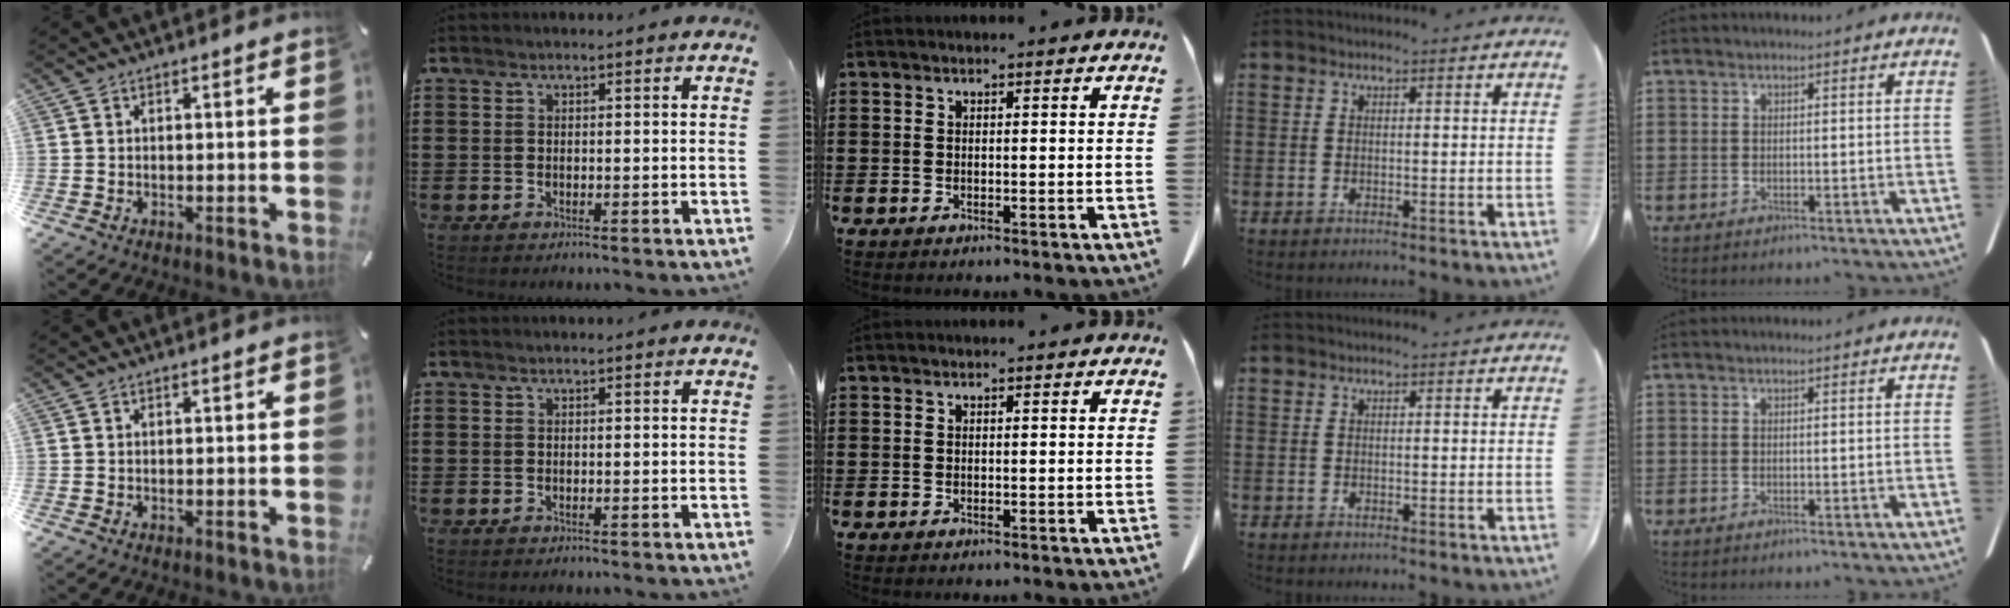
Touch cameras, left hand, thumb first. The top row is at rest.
{}